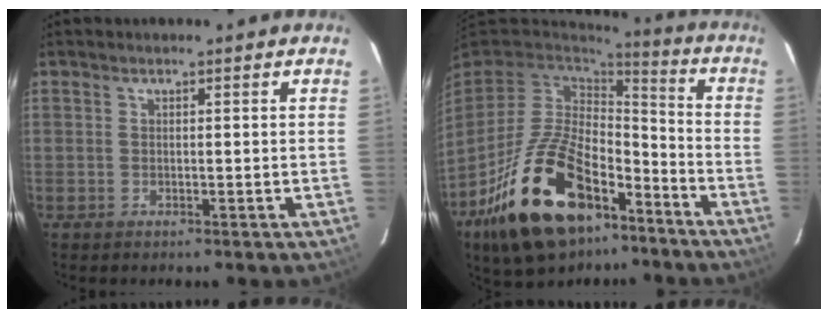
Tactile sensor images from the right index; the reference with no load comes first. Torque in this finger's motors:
{"motor_torque": [1.21, -0.93, 1.05, 0.21]}